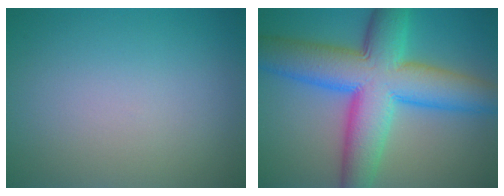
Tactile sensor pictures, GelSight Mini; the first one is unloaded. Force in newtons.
{"total": 12.1, "press": 12.1, "slide": 0.3}